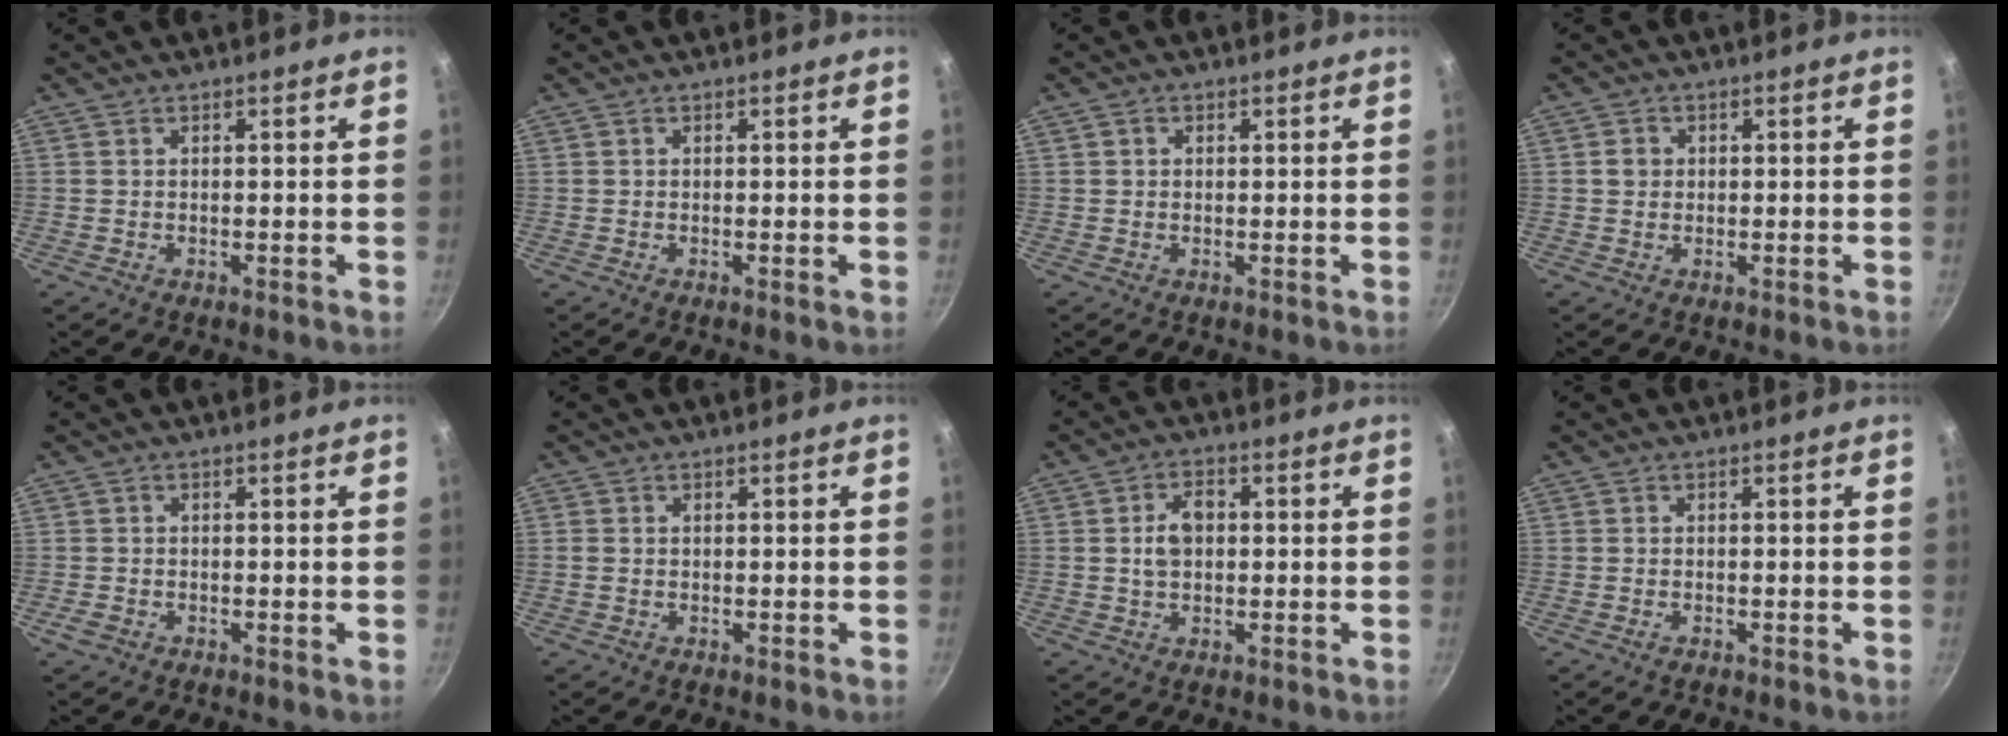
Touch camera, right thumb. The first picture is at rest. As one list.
[{"total": 0.0}, {"total": 0.8, "force": [0.3, 0.7, 0.3], "torque": [-0.003, 0.002, 0.002]}, {"total": 2.0, "force": [0.2, 1.8, 0.7], "torque": [-0.004, 0.006, 0.000]}, {"total": 1.6, "force": [-0.9, 1.0, 0.8], "torque": [-0.015, 0.000, -0.019]}, {"total": 1.4, "force": [-0.2, 1.2, 0.7], "torque": [-0.013, 0.004, -0.004]}, {"total": 5.4, "force": [0.4, 3.6, 3.9], "torque": [-0.052, 0.009, 0.003]}, {"total": 0.5, "force": [-0.4, 0.2, 0.3], "torque": [-0.007, 0.001, -0.009]}]